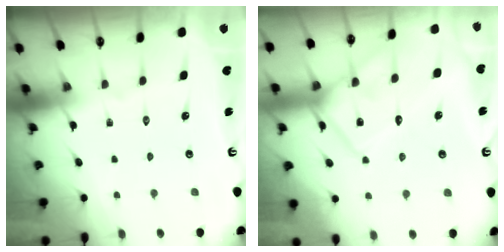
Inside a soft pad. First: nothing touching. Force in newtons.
{"total": 15.2, "press": 15.2, "slide": 1.1}